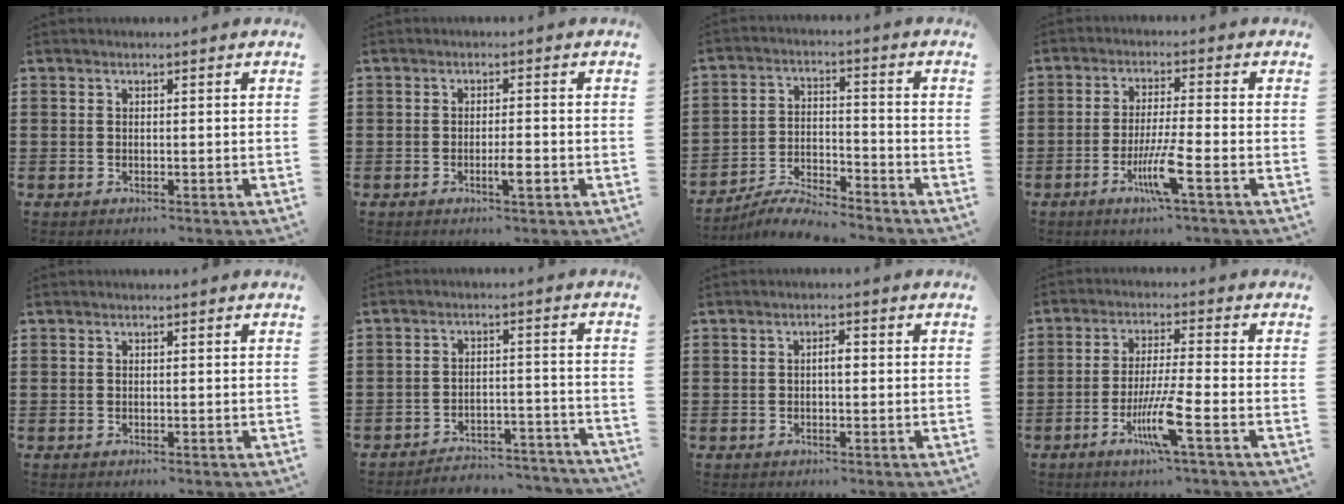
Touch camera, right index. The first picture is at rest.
{"total": 2.7, "force": [-1.1, 0.5, 2.4], "torque": [-0.039, 0.001, -0.019]}
{"total": 5.8, "force": [-5.6, 0.3, 1.1], "torque": [-0.026, 0.002, -0.112]}
{"total": 6.7, "force": [-3.0, 0.1, 6.0], "torque": [-0.118, -0.014, -0.057]}
{"total": 0.0}
{"total": 4.5, "force": [-4.4, 0.4, 0.6], "torque": [-0.015, 0.004, -0.092]}
{"total": 1.8, "force": [-0.1, 0.5, 1.7], "torque": [-0.032, 0.003, -0.003]}
{"total": 7.8, "force": [-3.5, 0.0, 6.9], "torque": [-0.139, -0.015, -0.068]}